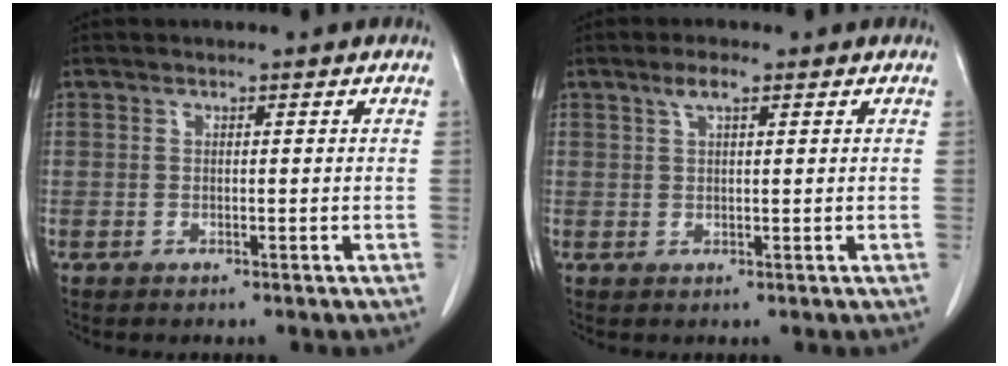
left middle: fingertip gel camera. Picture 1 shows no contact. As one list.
[{"total": 2.4, "force": [1.4, 0.4, 1.9], "torque": [-0.043, 0.006, 0.027]}]